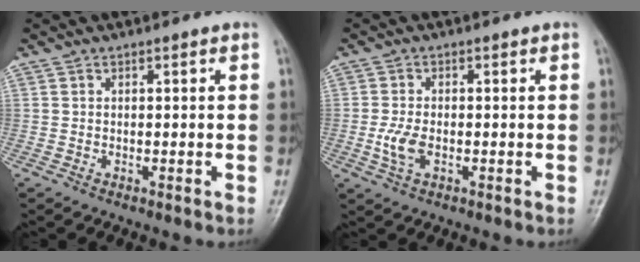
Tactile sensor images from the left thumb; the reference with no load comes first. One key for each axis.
{"total": 4.1, "fx": -0.9, "fy": 2.3, "fz": 3.3, "tx": -0.074, "ty": 0.000, "tz": -0.018}